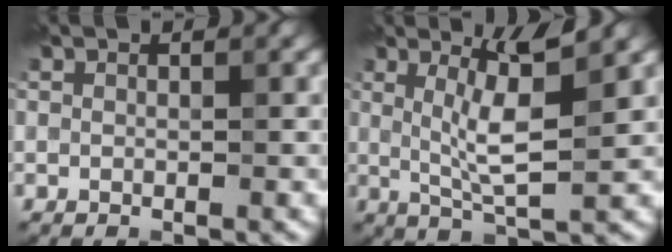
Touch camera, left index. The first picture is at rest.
{"total": 4.0, "force": [1.4, 0.0, 3.8], "torque": [-0.080, -0.006, 0.030]}